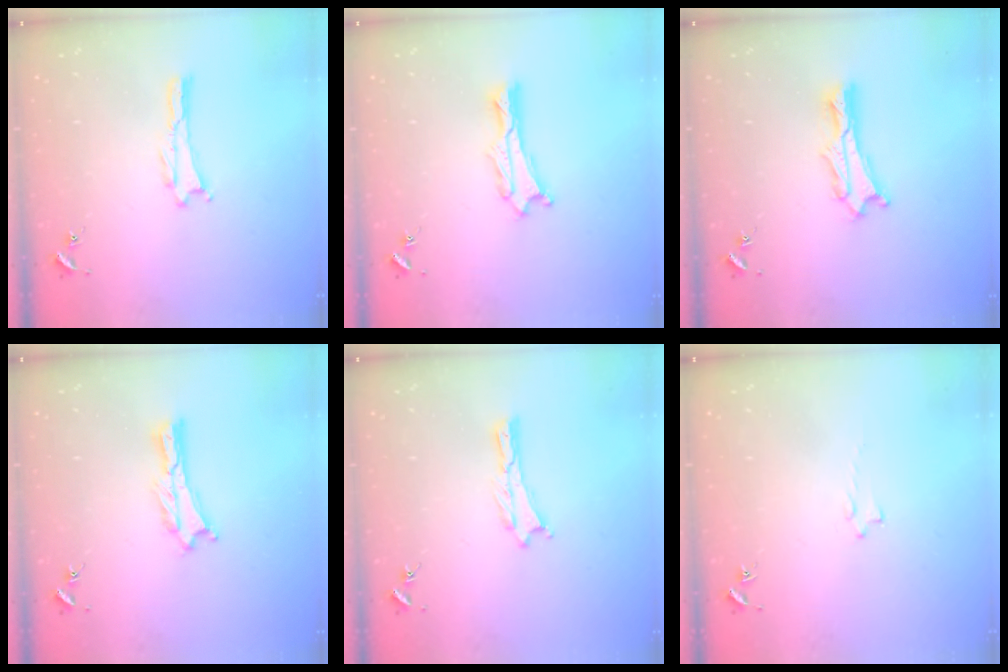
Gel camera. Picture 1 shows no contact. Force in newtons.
{"total": 0.9, "press": 0.9, "slide": 0.2}
{"total": 1.9, "press": 1.9, "slide": 0.2}
{"total": 0.6, "press": 0.6, "slide": 0.2}
{"total": 0.0}
{"total": 0.8, "press": 0.7, "slide": 0.2}